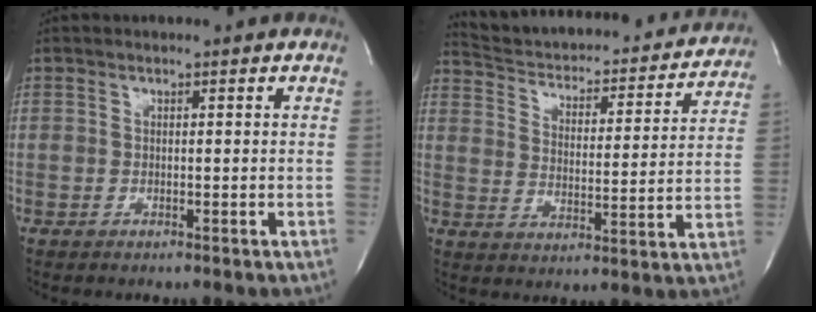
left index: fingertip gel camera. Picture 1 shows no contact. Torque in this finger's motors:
{"motor_torque": [0.73, -0.88, -0.03, 0.00]}